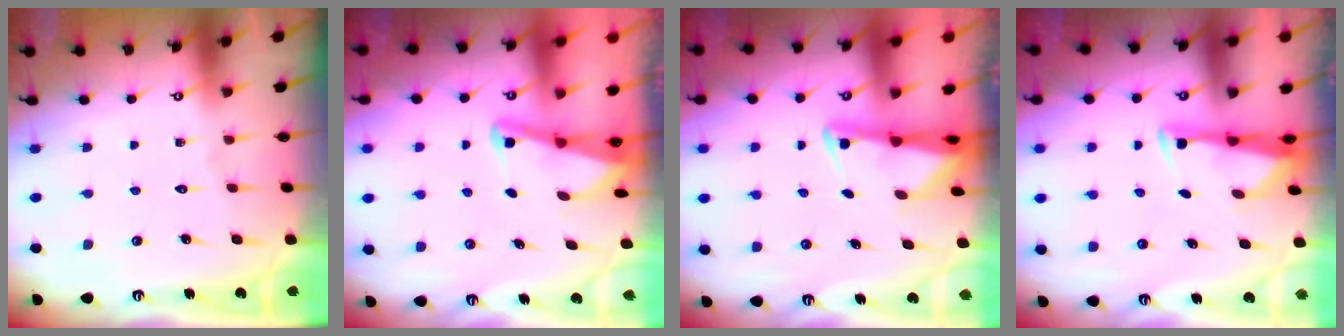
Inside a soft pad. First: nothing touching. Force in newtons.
{"total": 2.2, "press": 2.2, "slide": 0.3}
{"total": 2.3, "press": 2.2, "slide": 0.4}
{"total": 3.2, "press": 3.1, "slide": 0.8}